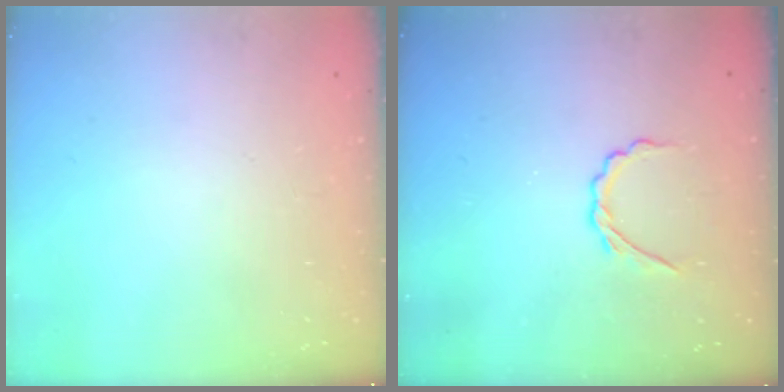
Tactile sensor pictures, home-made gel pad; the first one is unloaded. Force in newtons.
{"total": 2.7, "press": 2.6, "slide": 0.8}